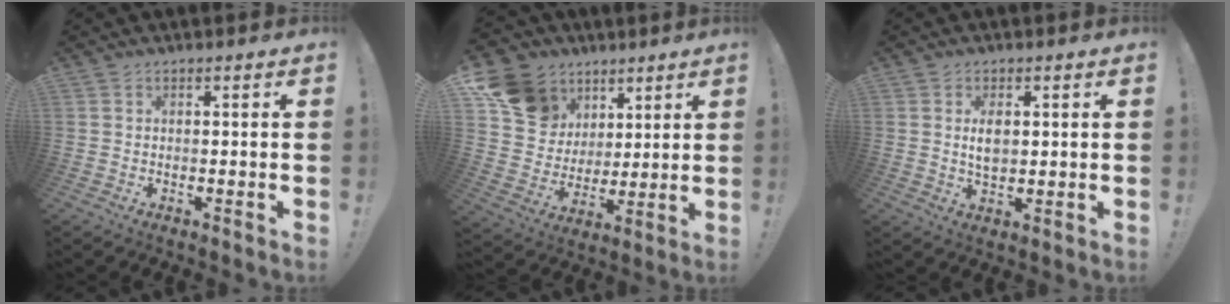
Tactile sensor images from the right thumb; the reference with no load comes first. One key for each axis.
{"total": 15.6, "fx": 8.1, "fy": 12.3, "fz": 5.4, "tx": -0.086, "ty": -0.043, "tz": 0.173}
{"total": 4.5, "fx": 0.8, "fy": 2.5, "fz": 3.7, "tx": -0.065, "ty": -0.003, "tz": 0.008}